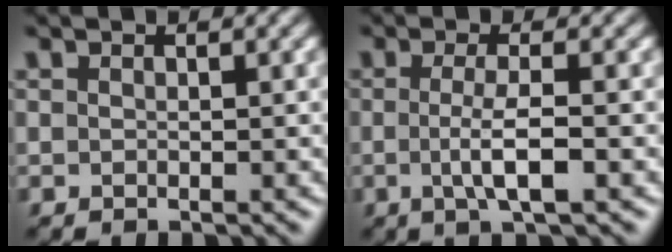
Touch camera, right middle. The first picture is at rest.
{"total": 3.4, "force": [-0.5, 0.7, 3.3], "torque": [-0.062, -0.005, -0.010]}